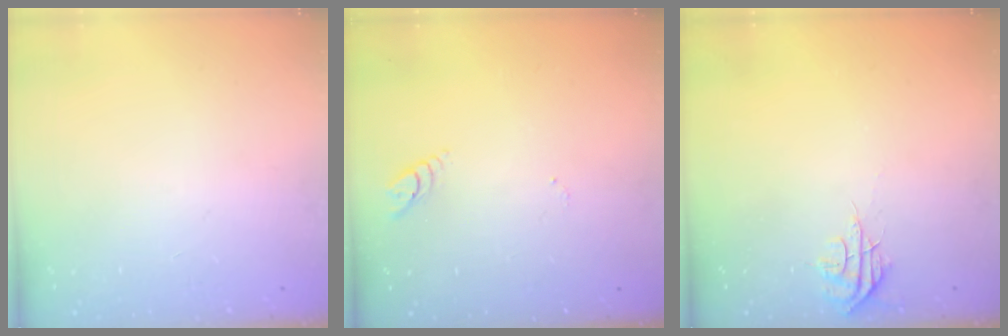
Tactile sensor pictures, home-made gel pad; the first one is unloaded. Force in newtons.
{"total": 3.0, "press": 2.9, "slide": 0.4}
{"total": 5.5, "press": 5.4, "slide": 0.6}